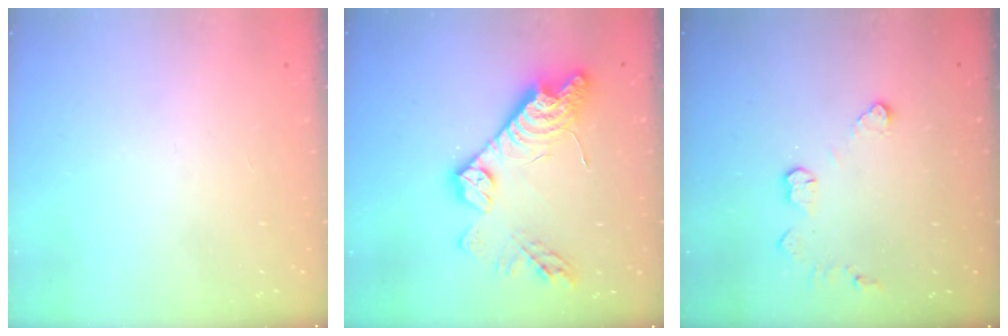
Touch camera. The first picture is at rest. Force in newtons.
{"total": 18.1, "press": 18.1, "slide": 0.6}
{"total": 5.1, "press": 5.1, "slide": 0.2}